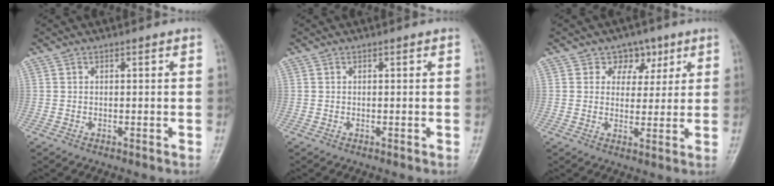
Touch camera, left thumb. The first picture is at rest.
{"total": 0.0}
{"total": 5.7, "force": [3.0, 4.6, 1.6], "torque": [0.016, -0.007, 0.042]}